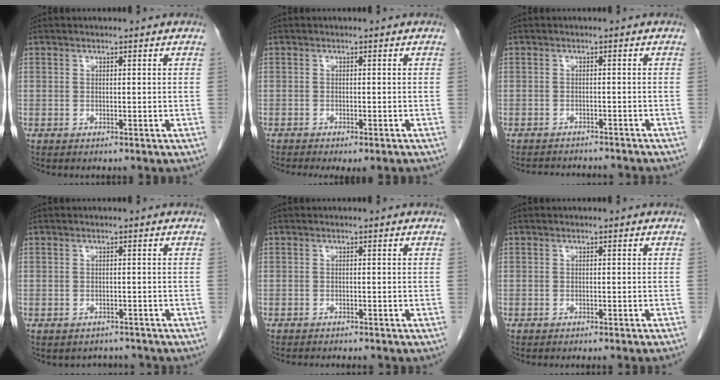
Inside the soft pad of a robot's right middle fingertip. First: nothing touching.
{"total": 5.1, "force": [-4.2, 1.1, 2.7], "torque": [-0.026, -0.009, -0.056]}
{"total": 7.5, "force": [-7.1, 1.2, 2.0], "torque": [-0.025, -0.002, -0.089]}
{"total": 2.0, "force": [-1.8, 0.9, -0.3], "torque": [0.001, -0.001, -0.026]}
{"total": 5.6, "force": [-5.2, 0.9, 2.0], "torque": [-0.022, -0.007, -0.065]}
{"total": 5.1, "force": [-4.6, -0.6, 2.0], "torque": [-0.013, -0.007, -0.057]}